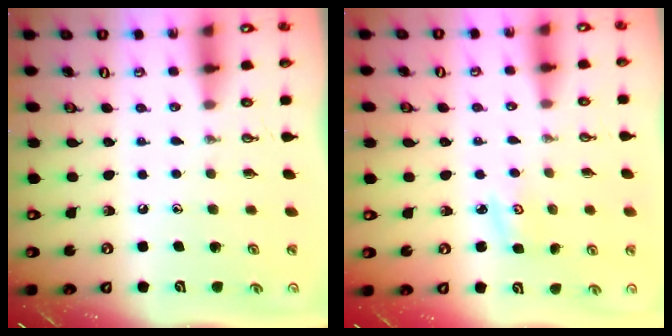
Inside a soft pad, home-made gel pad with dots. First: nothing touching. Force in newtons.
{"total": 3.0, "press": 3.0, "slide": 0.4}